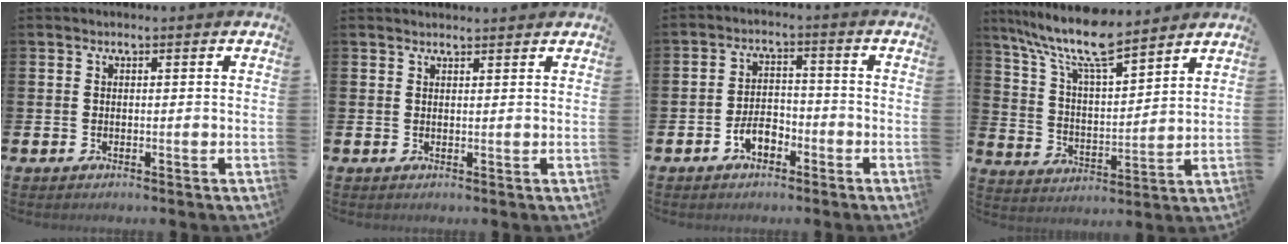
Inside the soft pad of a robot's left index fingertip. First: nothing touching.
{"total": 1.4, "force": [1.4, 0.1, 0.1], "torque": [0.006, -0.006, 0.023]}
{"total": 3.6, "force": [-2.2, 2.0, 2.0], "torque": [-0.044, 0.012, -0.044]}
{"total": 10.7, "force": [9.2, 1.5, 5.2], "torque": [-0.129, -0.045, 0.161]}